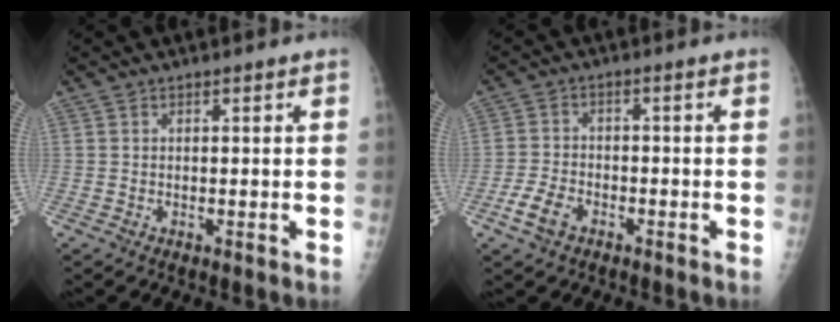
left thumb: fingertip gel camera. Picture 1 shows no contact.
{"total": 4.9, "force": [-2.9, 2.9, 2.8], "torque": [-0.059, 0.012, -0.054]}